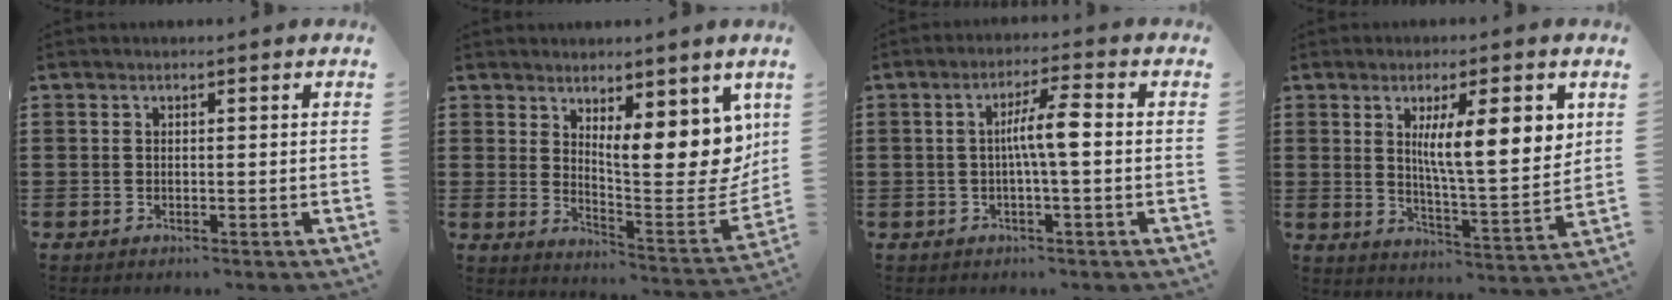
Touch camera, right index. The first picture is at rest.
{"total": 10.6, "force": [5.6, 4.3, 7.9], "torque": [-0.100, -0.048, 0.097]}
{"total": 5.3, "force": [-0.3, 0.5, 5.3], "torque": [-0.096, 0.005, -0.011]}
{"total": 11.1, "force": [3.7, 2.6, 10.1], "torque": [-0.166, -0.008, 0.055]}